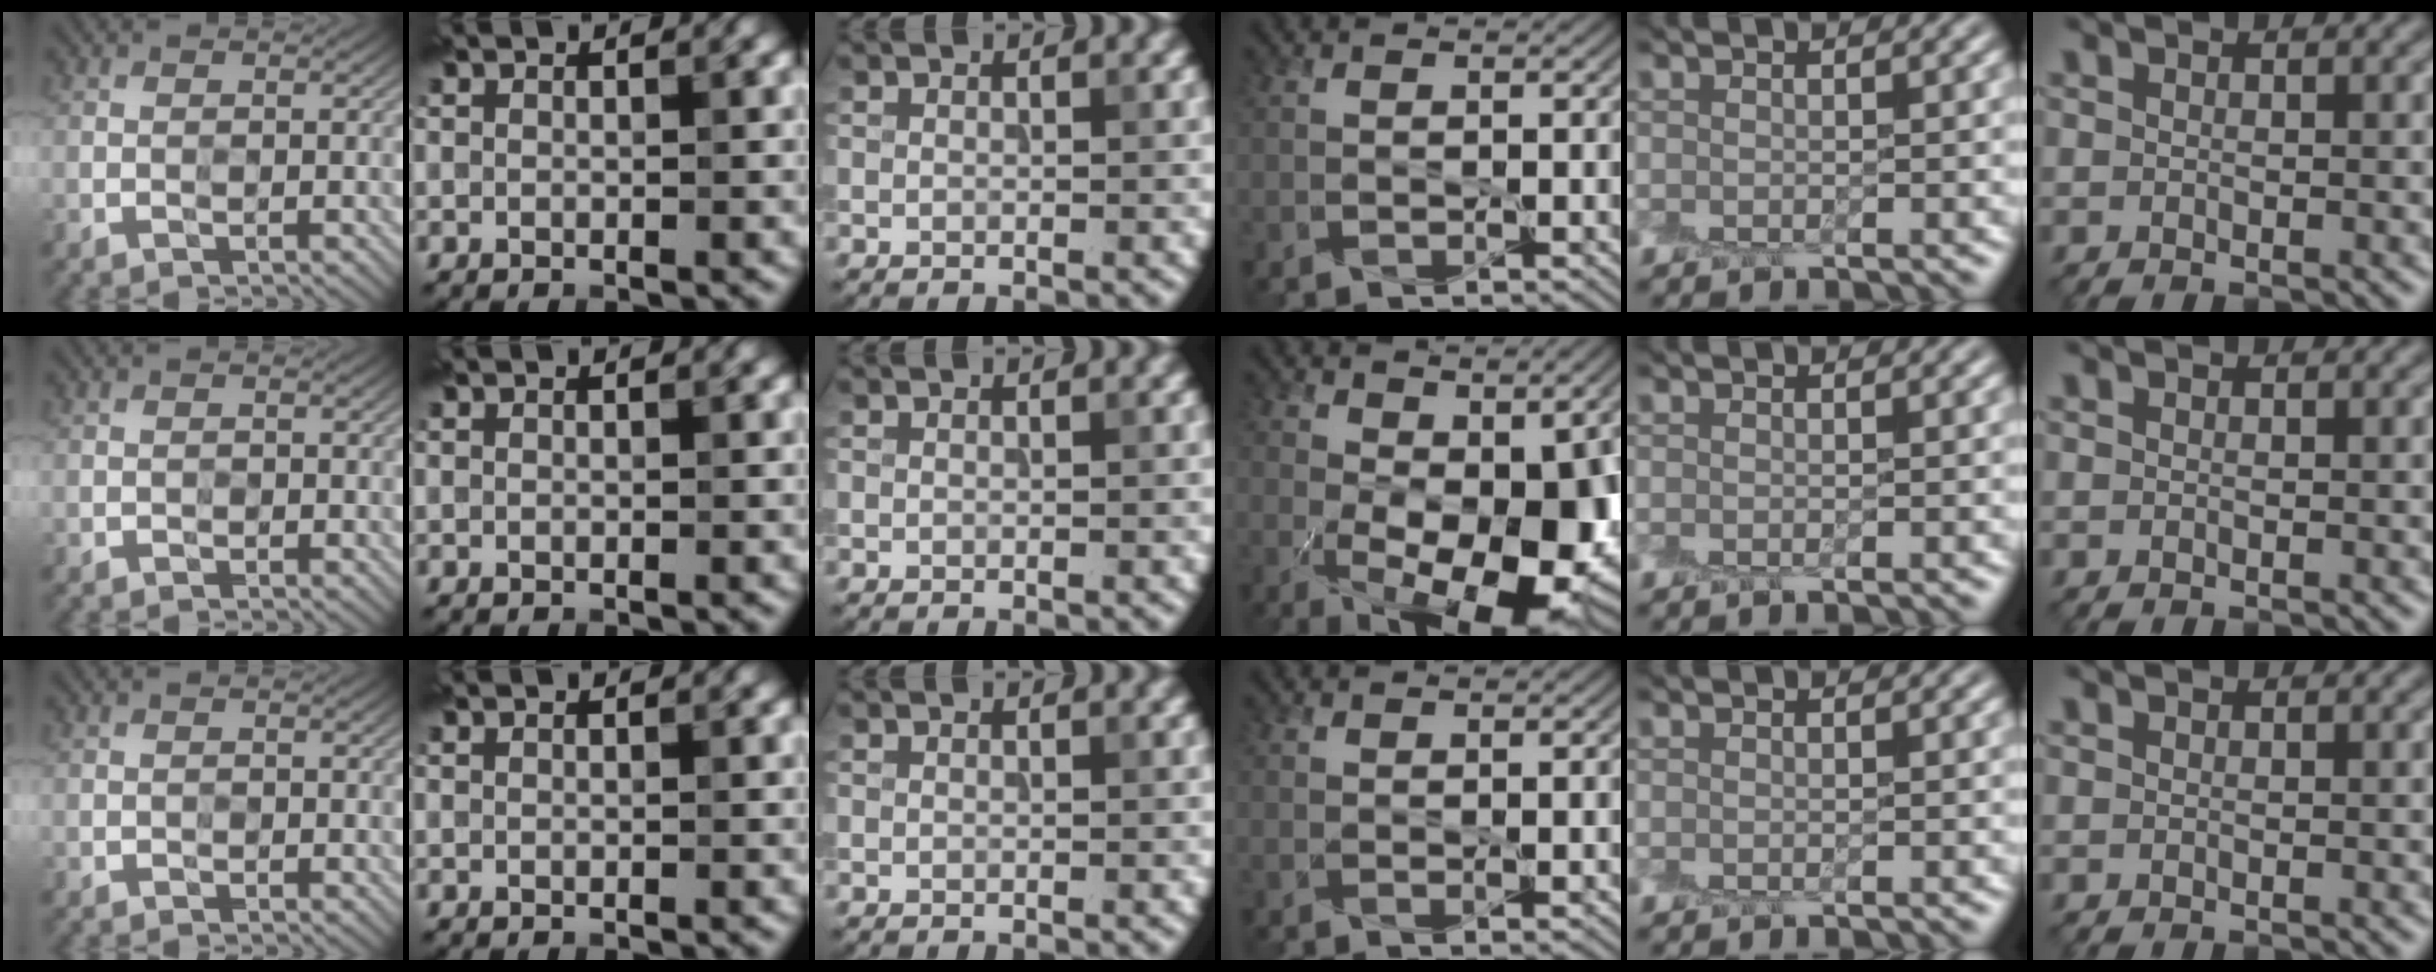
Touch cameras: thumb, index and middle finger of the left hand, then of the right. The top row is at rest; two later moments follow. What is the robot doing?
{"motion": "peel", "object": "cling film"}